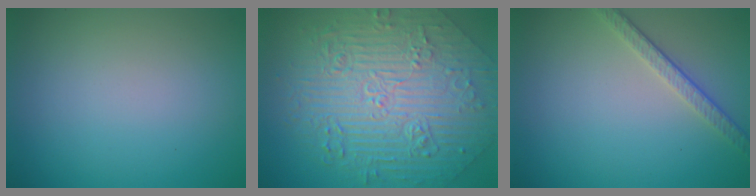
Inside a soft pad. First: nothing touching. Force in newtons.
{"total": 10.8, "press": 7.5, "slide": 7.8}
{"total": 2.5, "press": 2.1, "slide": 1.4}